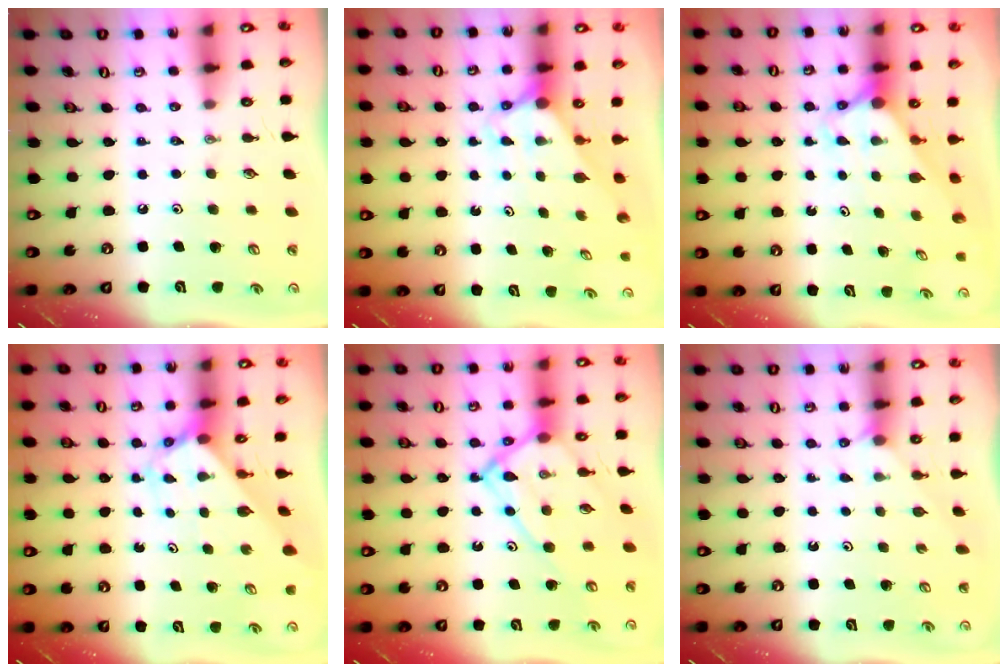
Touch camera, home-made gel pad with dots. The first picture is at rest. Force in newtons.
{"total": 3.0, "press": 3.0, "slide": 0.0}
{"total": 2.7, "press": 2.7, "slide": 0.0}
{"total": 2.7, "press": 2.7, "slide": 0.2}
{"total": 13.3, "press": 13.2, "slide": 1.7}
{"total": 3.9, "press": 3.9, "slide": 0.4}